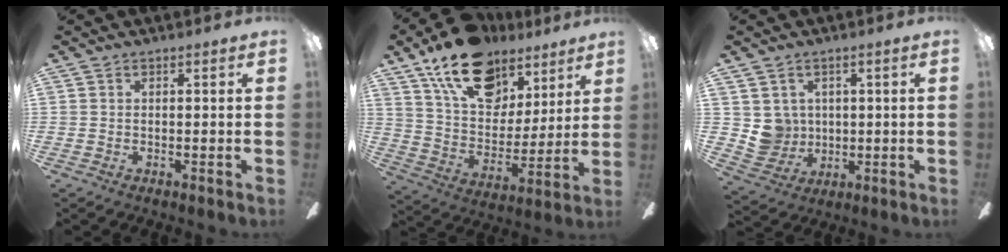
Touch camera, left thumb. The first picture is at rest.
{"total": 19.9, "force": [12.8, 11.5, 9.9], "torque": [-0.170, -0.066, 0.233]}
{"total": 6.5, "force": [2.3, 6.1, 0.6], "torque": [-0.029, -0.008, 0.050]}